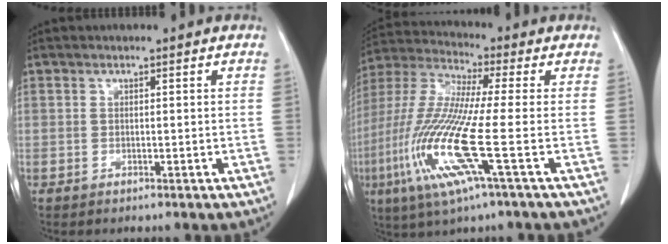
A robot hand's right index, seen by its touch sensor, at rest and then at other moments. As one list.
[{"total": 15.5, "force": [-4.6, 0.3, 14.8], "torque": [-0.323, -0.022, -0.099]}]